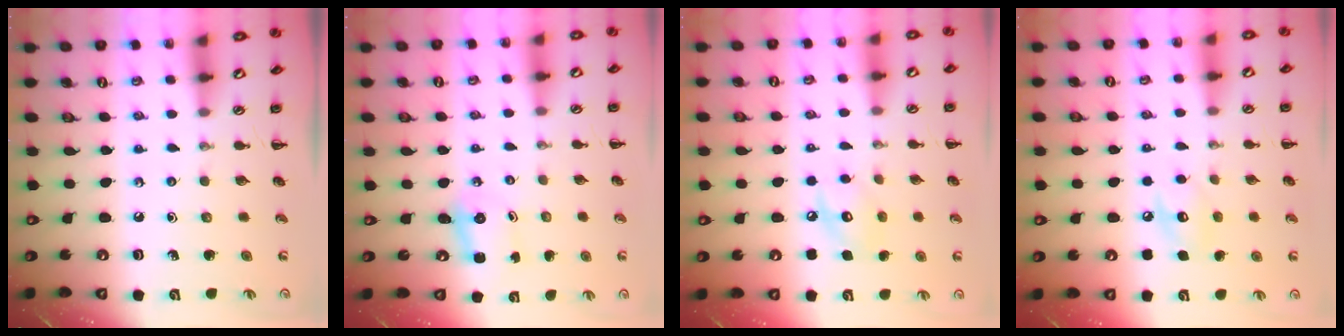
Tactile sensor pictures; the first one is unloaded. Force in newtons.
{"total": 2.5, "press": 2.4, "slide": 0.8}
{"total": 7.0, "press": 6.9, "slide": 1.0}
{"total": 7.1, "press": 7.0, "slide": 1.2}